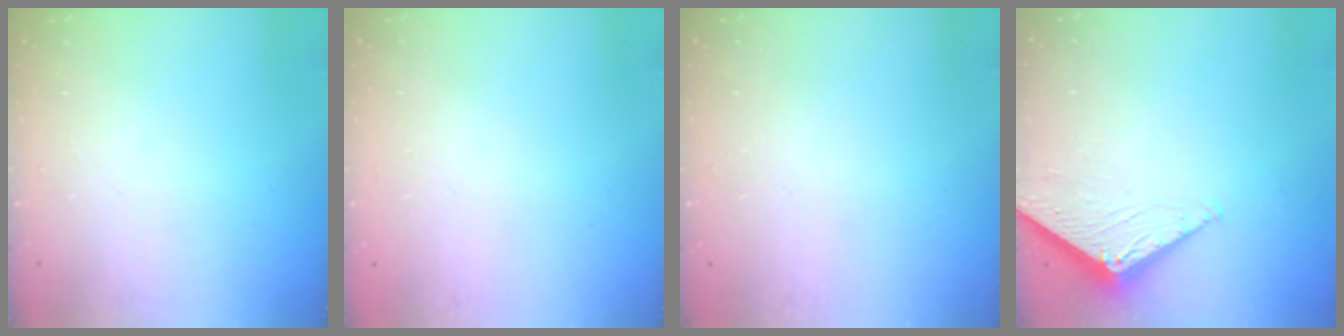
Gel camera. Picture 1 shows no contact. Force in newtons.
{"total": 0.0}
{"total": 0.0}
{"total": 2.8, "press": 2.8, "slide": 0.3}